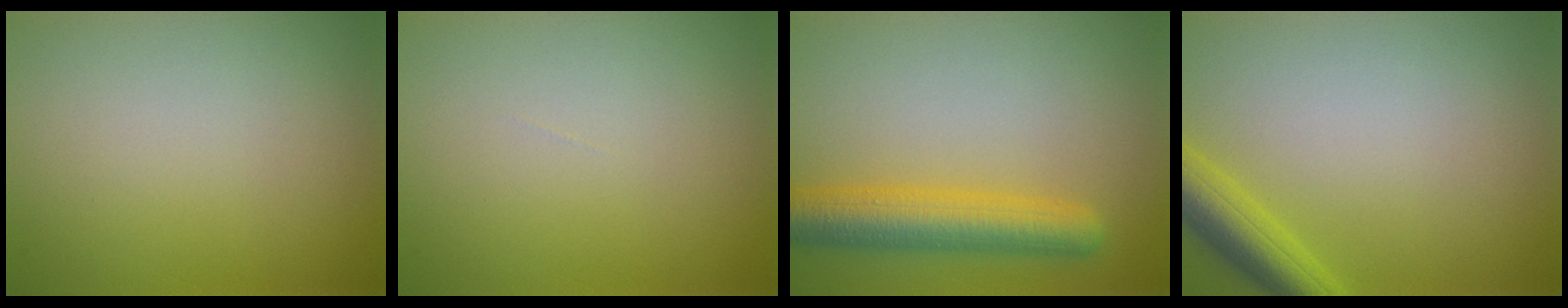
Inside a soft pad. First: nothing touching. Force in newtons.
{"total": 0.0}
{"total": 5.7, "press": 5.7, "slide": 0.3}
{"total": 4.0, "press": 4.0, "slide": 0.2}